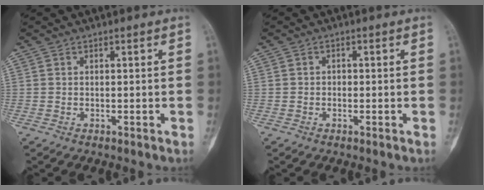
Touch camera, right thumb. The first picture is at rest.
{"total": 0.7, "force": [-0.2, 0.6, 0.2], "torque": [0.003, 0.004, -0.006]}